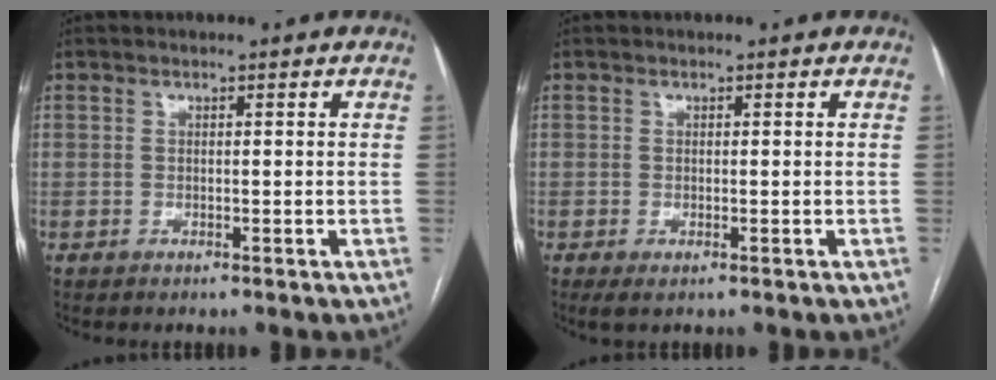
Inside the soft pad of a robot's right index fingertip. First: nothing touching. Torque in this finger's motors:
{"motor_torque": [0.73, -0.48, 0.08, 0.00]}